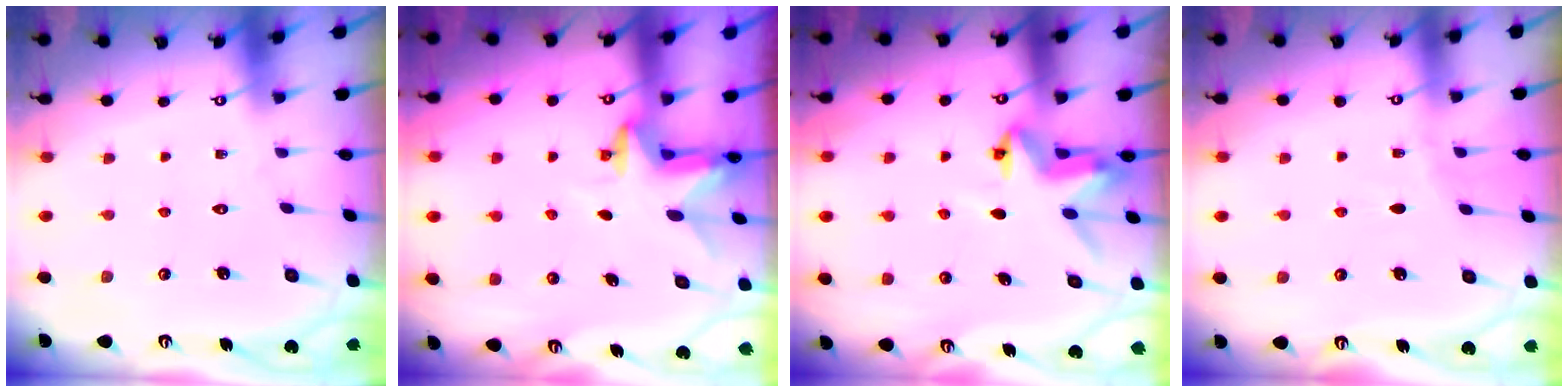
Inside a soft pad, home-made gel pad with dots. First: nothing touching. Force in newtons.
{"total": 2.4, "press": 2.3, "slide": 0.4}
{"total": 4.0, "press": 3.9, "slide": 0.5}
{"total": 4.1, "press": 4.1, "slide": 0.5}